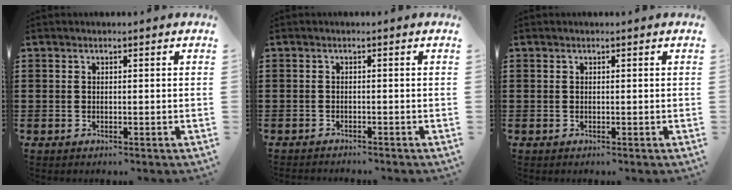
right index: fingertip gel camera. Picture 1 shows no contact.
{"total": 0.9, "force": [-0.9, -0.1, 0.0], "torque": [-0.003, -0.001, -0.019]}
{"total": 0.0}